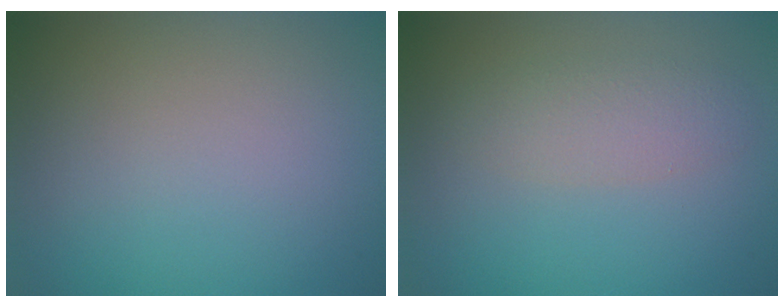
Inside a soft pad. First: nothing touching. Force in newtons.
{"total": 2.6, "press": 2.6, "slide": 0.2}